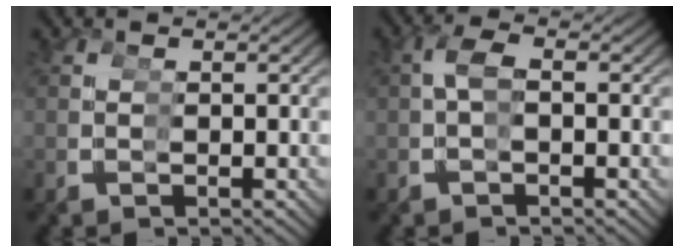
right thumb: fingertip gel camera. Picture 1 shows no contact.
{"total": 1.9, "force": [-0.9, 1.6, 0.5], "torque": [-0.043, -0.011, -0.012]}